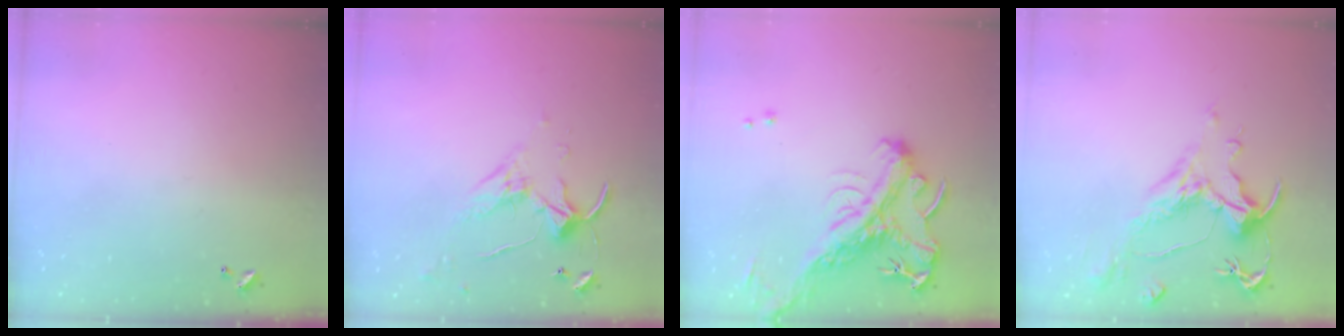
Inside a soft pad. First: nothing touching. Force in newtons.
{"total": 4.6, "press": 4.5, "slide": 0.7}
{"total": 4.1, "press": 3.9, "slide": 1.3}
{"total": 1.5, "press": 0.5, "slide": 1.4}